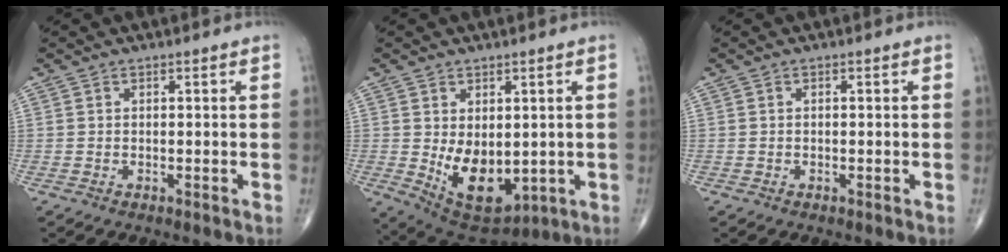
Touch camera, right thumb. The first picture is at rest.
{"total": 11.9, "force": [-0.8, 7.3, 9.3], "torque": [-0.125, -0.016, 0.019]}
{"total": 0.0}